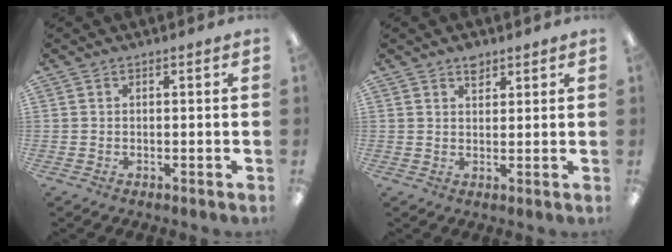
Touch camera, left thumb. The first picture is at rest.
{"total": 3.0, "force": [2.2, 1.7, 1.3], "torque": [-0.004, -0.010, 0.036]}